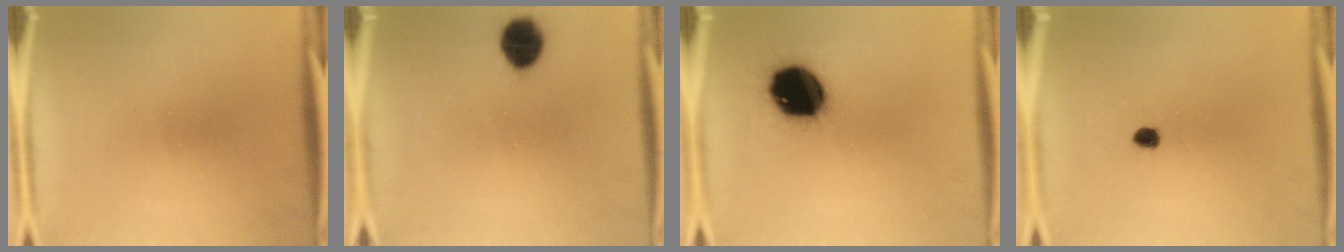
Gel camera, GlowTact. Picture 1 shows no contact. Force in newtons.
{"total": 7.6}
{"total": 18.3}
{"total": 1.7}